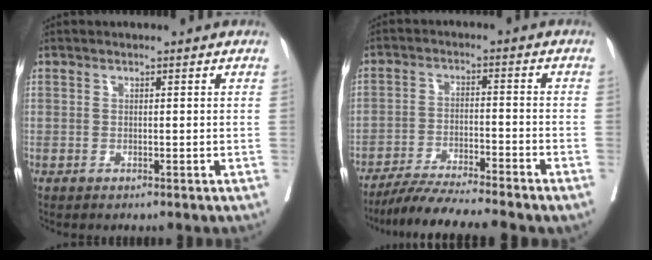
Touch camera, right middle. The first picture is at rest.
{"total": 9.7, "force": [-8.6, -1.0, 4.3], "torque": [-0.063, -0.020, -0.147]}